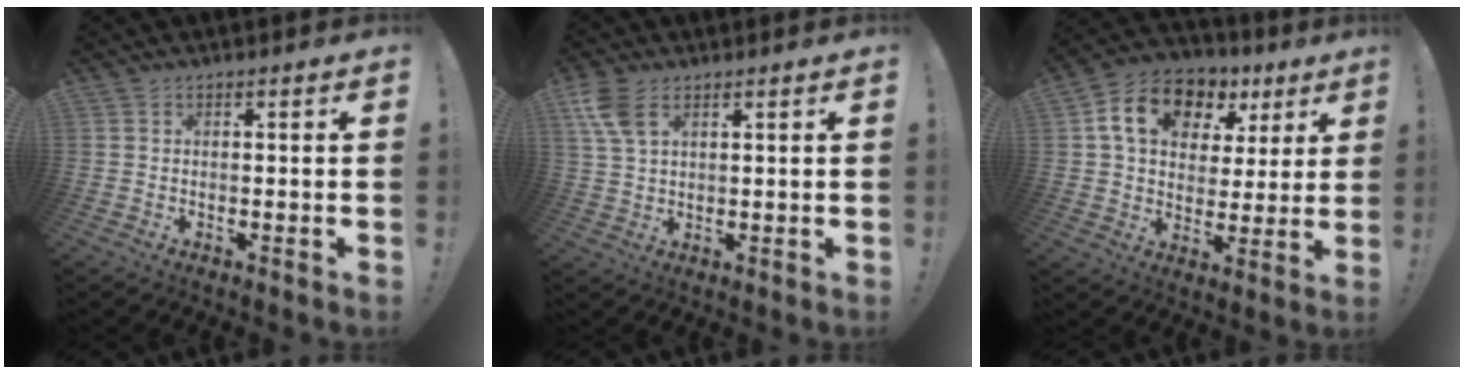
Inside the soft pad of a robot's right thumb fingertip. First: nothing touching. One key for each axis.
{"total": 7.5, "fx": 3.8, "fy": 3.9, "fz": 5.2, "tx": -0.100, "ty": -0.009, "tz": 0.075}
{"total": 15.9, "fx": 6.8, "fy": 11.4, "fz": 8.8, "tx": -0.136, "ty": -0.015, "tz": 0.126}